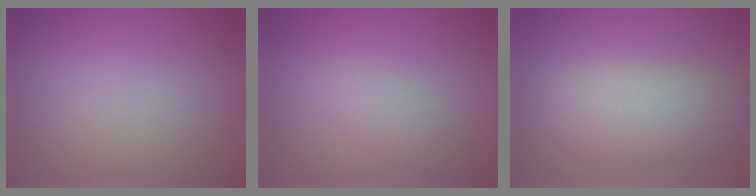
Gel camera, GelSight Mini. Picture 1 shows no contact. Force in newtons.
{"total": 2.1, "press": 2.1, "slide": 0.1}
{"total": 5.9, "press": 5.9, "slide": 0.6}